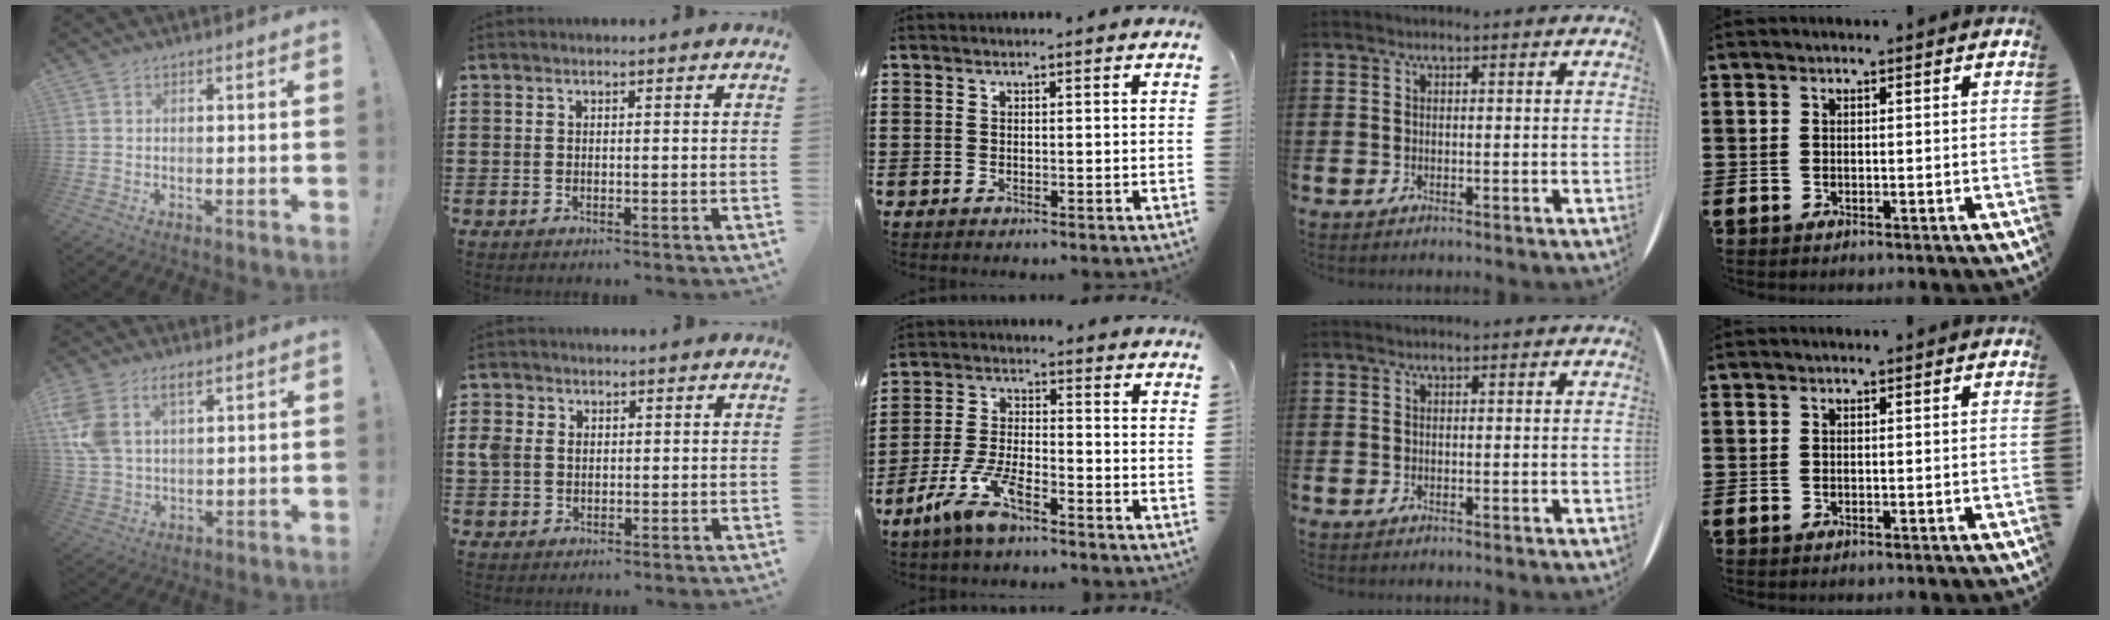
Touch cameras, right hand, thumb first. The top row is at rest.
{"thumb": {"total": 9.2, "force": [4.9, 5.3, 5.8], "torque": [-0.125, -0.010, 0.094]}, "index": {"total": 2.8, "force": [0.5, 2.3, 1.5], "torque": [-0.044, 0.008, 0.006]}, "middle": {"total": 8.0, "force": [-5.4, 1.9, 5.5], "torque": [-0.129, -0.007, -0.105]}}